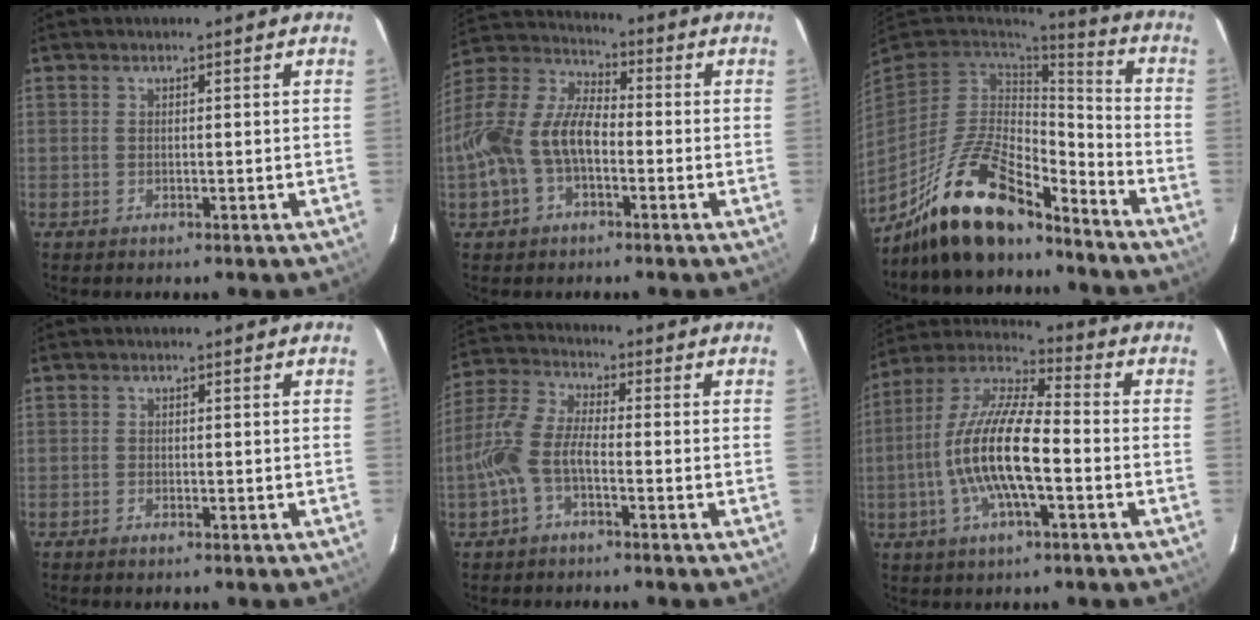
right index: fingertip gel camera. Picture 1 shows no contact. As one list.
[{"total": 15.2, "force": [-3.7, 8.7, 11.9], "torque": [-0.250, 0.014, -0.074]}, {"total": 19.0, "force": [-14.2, 6.3, 11.0], "torque": [-0.234, -0.016, -0.257]}, {"total": 0.9, "force": [-0.8, 0.4, 0.2], "torque": [-0.005, -0.001, -0.016]}, {"total": 7.7, "force": [-2.8, 2.7, 6.7], "torque": [-0.160, 0.013, -0.059]}, {"total": 15.1, "force": [-3.5, 3.9, 14.1], "torque": [-0.278, 0.000, -0.073]}]